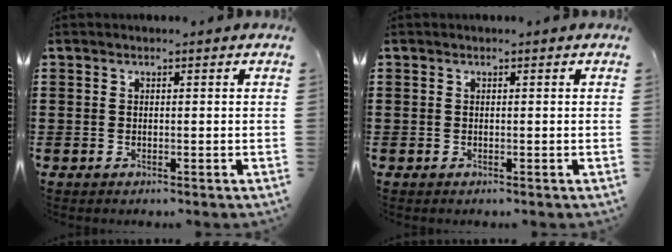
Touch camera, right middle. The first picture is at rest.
{"total": 0.0}